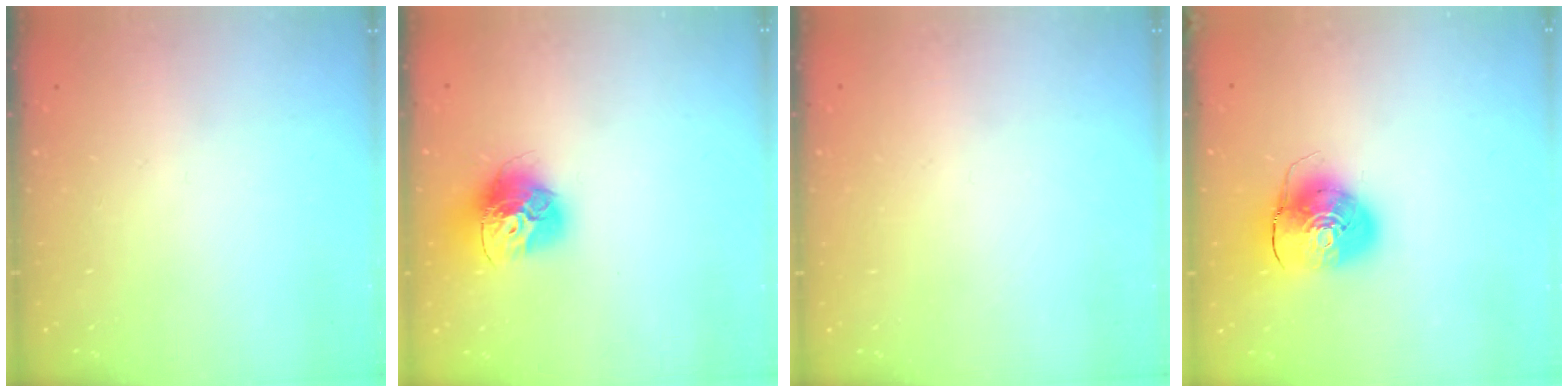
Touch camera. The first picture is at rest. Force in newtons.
{"total": 15.3, "press": 15.2, "slide": 1.7}
{"total": 0.7, "press": 0.7, "slide": 0.1}
{"total": 10.8, "press": 10.6, "slide": 1.8}